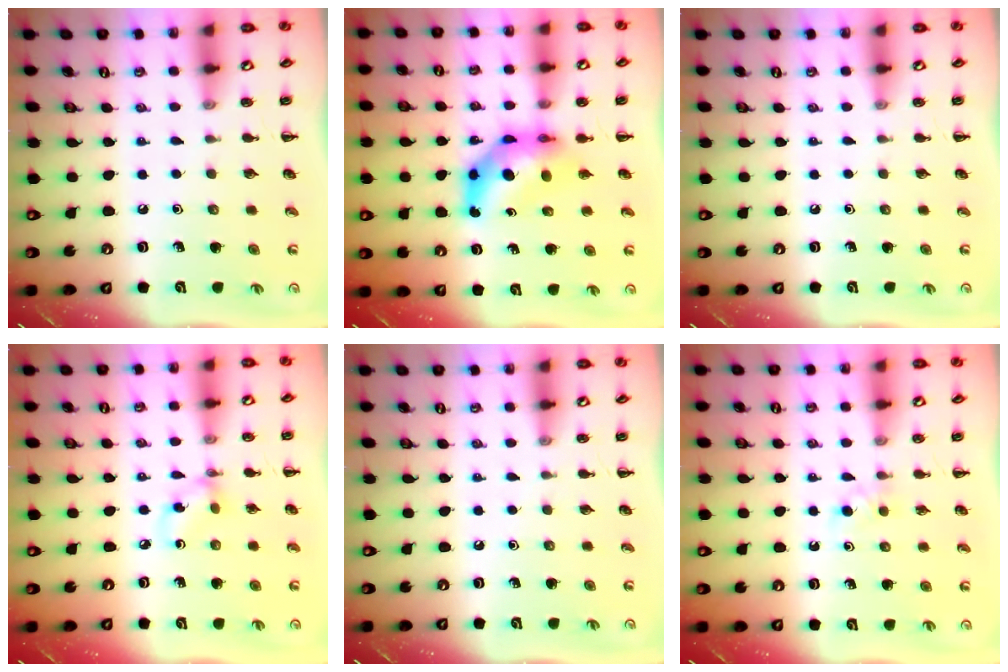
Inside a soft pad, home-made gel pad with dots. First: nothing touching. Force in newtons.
{"total": 7.6, "press": 7.2, "slide": 2.3}
{"total": 0.0}
{"total": 3.7, "press": 3.7, "slide": 0.4}
{"total": 0.0}
{"total": 2.6, "press": 2.3, "slide": 1.2}